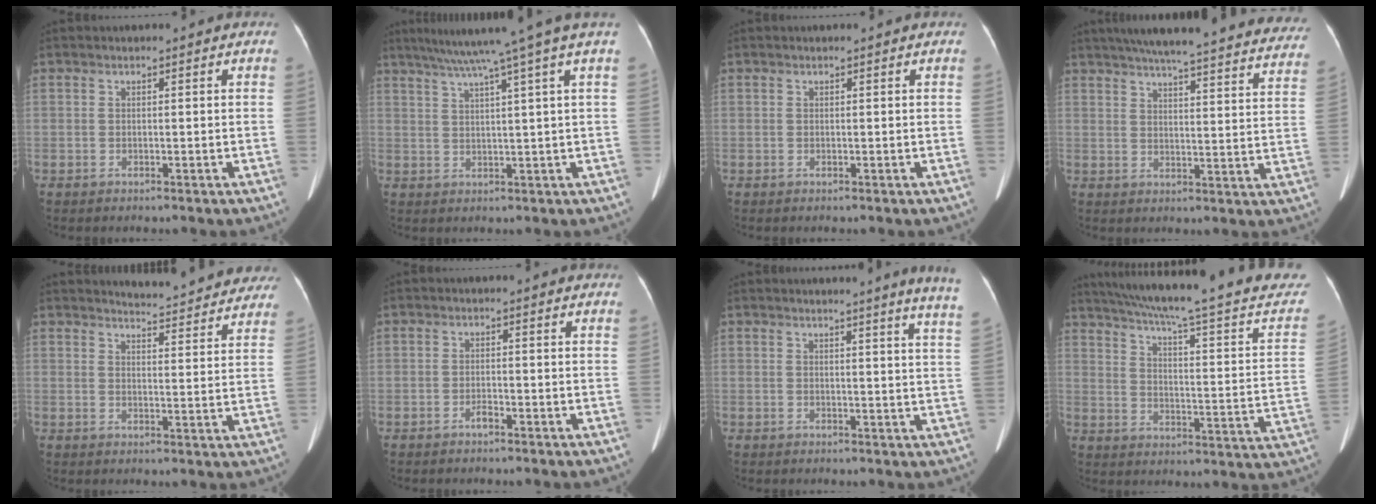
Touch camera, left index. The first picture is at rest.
{"total": 11.9, "force": [8.7, -3.1, 7.4], "torque": [-0.116, -0.002, 0.117]}
{"total": 0.0}
{"total": 33.5, "force": [30.1, 3.9, 14.1], "torque": [-0.201, -0.051, 0.357]}
{"total": 13.4, "force": [12.8, 2.1, 3.2], "torque": [-0.021, -0.021, 0.135]}
{"total": 1.3, "force": [-1.1, 0.2, 0.6], "torque": [-0.017, -0.002, -0.018]}
{"total": 8.4, "force": [7.2, -1.4, 4.1], "torque": [-0.043, -0.045, 0.057]}
{"total": 30.1, "force": [25.6, 2.9, 15.5], "torque": [-0.232, -0.041, 0.319]}